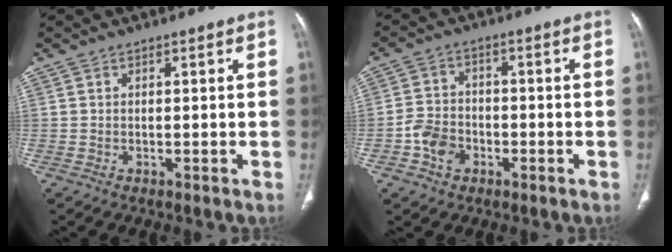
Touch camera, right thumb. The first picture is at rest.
{"total": 6.1, "force": [-2.5, 4.7, 3.0], "torque": [-0.038, 0.022, -0.047]}